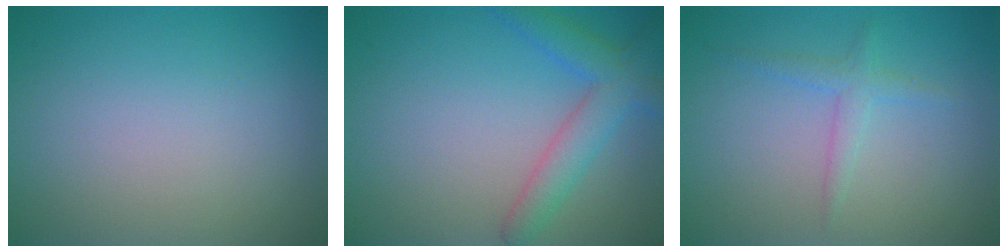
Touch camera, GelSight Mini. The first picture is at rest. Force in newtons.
{"total": 3.9, "press": 3.9, "slide": 0.2}
{"total": 1.6, "press": 1.6, "slide": 0.1}